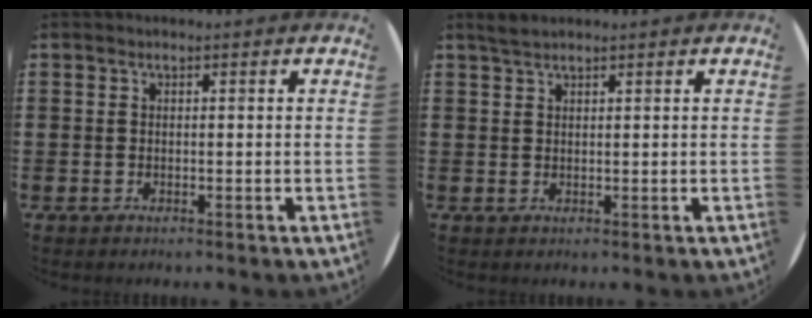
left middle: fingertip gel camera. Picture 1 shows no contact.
{"total": 1.3, "force": [1.3, 0.1, 0.4], "torque": [-0.010, 0.002, 0.024]}